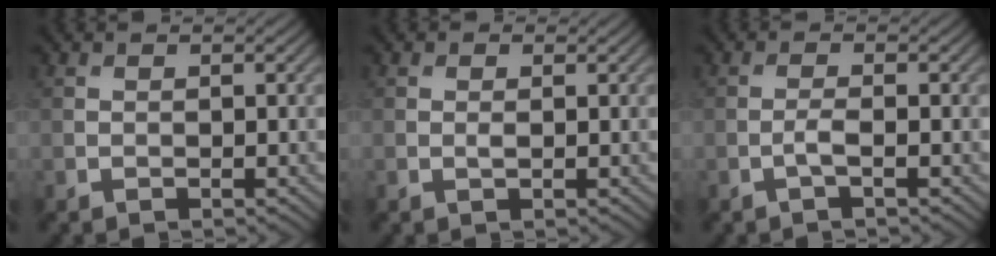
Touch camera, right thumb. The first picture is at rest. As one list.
[{"total": 0.8, "force": [0.1, 0.4, 0.7], "torque": [-0.014, 0.000, 0.000]}, {"total": 1.4, "force": [-0.7, 0.1, 1.3], "torque": [-0.029, 0.007, -0.017]}]